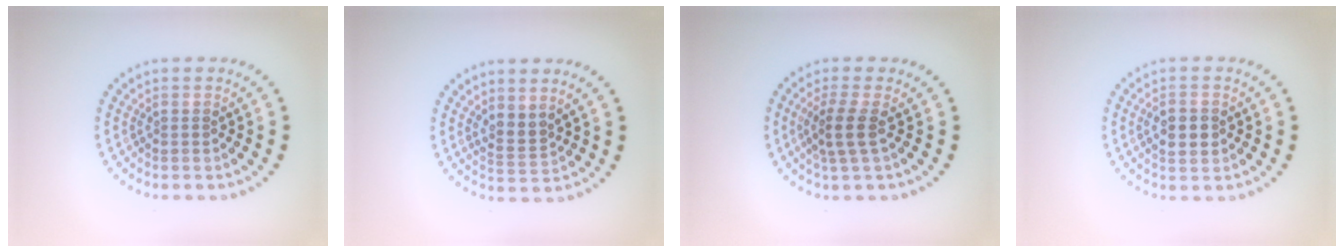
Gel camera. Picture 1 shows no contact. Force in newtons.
{"total": 2.0, "press": 1.4, "slide": 1.3}
{"total": 2.4, "press": 1.9, "slide": 1.4}
{"total": 2.6, "press": 2.6, "slide": 0.1}